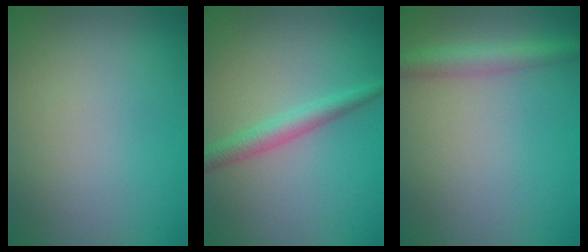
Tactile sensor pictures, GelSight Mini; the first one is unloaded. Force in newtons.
{"total": 2.5, "press": 2.5, "slide": 0.1}
{"total": 3.0, "press": 3.0, "slide": 0.1}